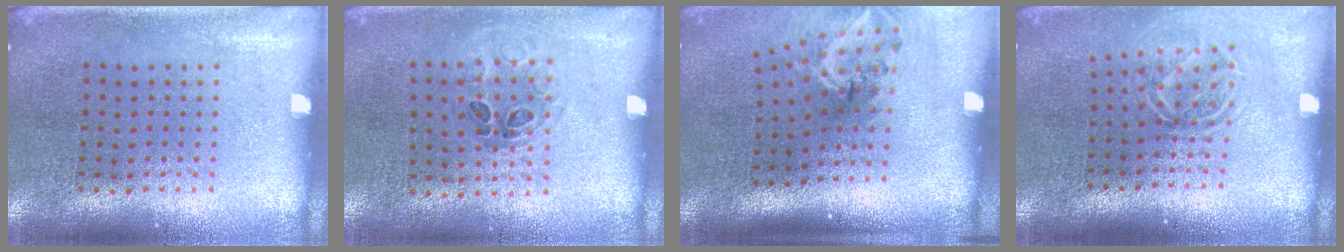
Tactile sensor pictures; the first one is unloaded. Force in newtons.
{"total": 1.1, "press": 0.7, "slide": 0.8}
{"total": 2.0, "press": 1.3, "slide": 1.5}
{"total": 1.6, "press": 1.2, "slide": 1.1}